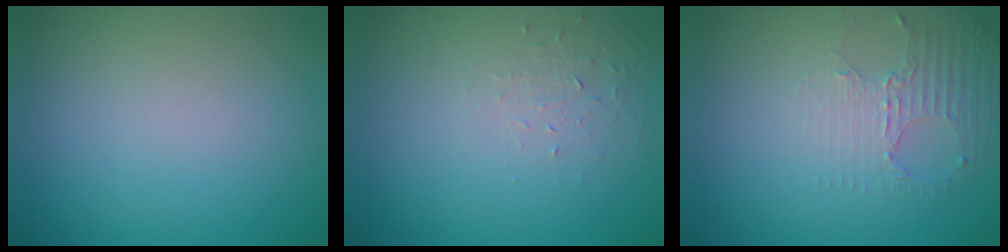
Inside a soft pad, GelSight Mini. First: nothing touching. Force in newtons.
{"total": 1.0, "press": 0.4, "slide": 0.9}
{"total": 2.6, "press": 2.0, "slide": 1.7}